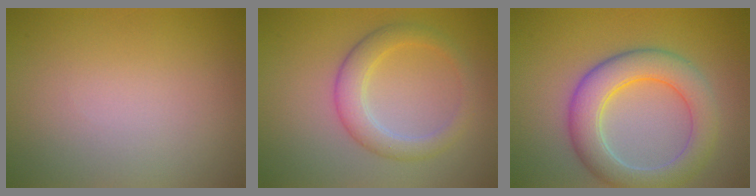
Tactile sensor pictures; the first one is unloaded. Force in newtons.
{"total": 3.5, "press": 3.5, "slide": 0.1}
{"total": 6.3, "press": 6.3, "slide": 0.2}